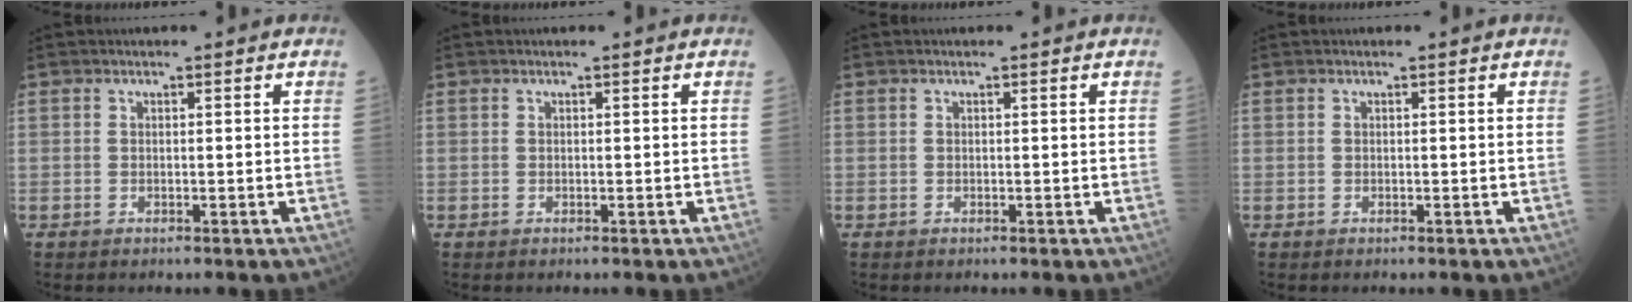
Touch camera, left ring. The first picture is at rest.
{"total": 0.0}
{"total": 0.0}
{"total": 0.0}